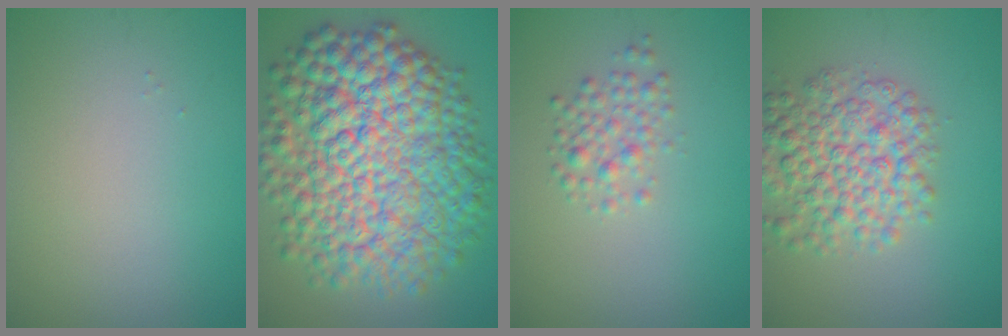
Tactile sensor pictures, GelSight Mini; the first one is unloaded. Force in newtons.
{"total": 14.6, "press": 14.6, "slide": 0.2}
{"total": 2.2, "press": 2.2, "slide": 0.1}
{"total": 6.5, "press": 6.5, "slide": 0.2}